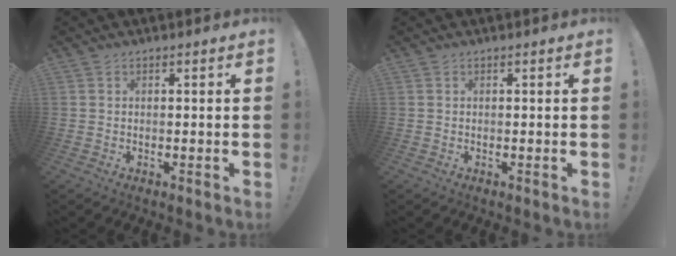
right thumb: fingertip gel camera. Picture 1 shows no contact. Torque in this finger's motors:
{"motor_torque": [-0.10, 0.10, -0.06, 0.01, 0.00]}